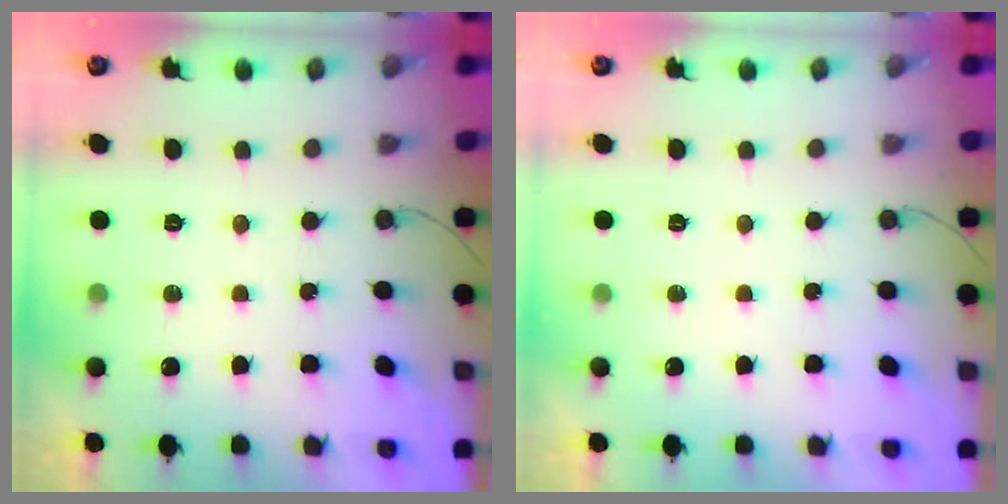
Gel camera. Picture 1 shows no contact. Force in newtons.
{"total": 0.0}